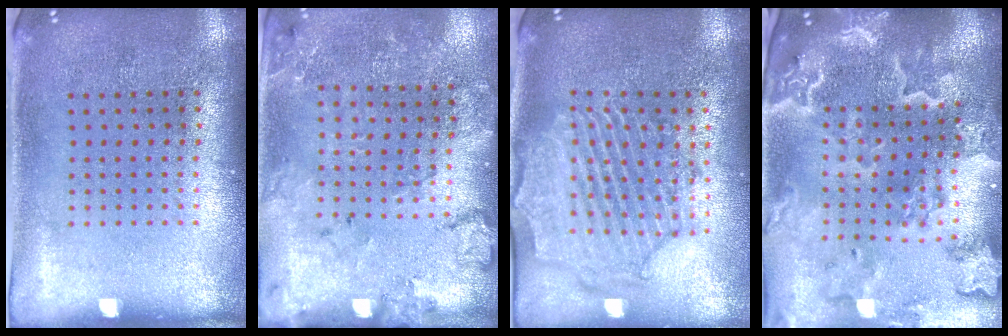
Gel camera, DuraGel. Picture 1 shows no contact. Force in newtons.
{"total": 1.7, "press": 1.6, "slide": 0.5}
{"total": 2.3, "press": 2.2, "slide": 0.8}
{"total": 4.0, "press": 3.3, "slide": 2.2}